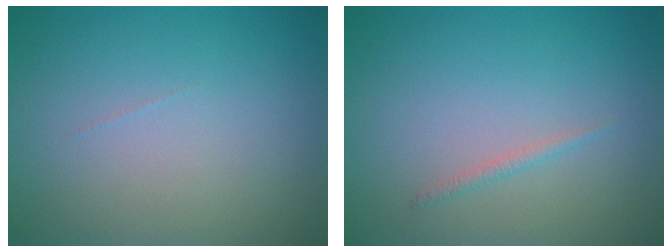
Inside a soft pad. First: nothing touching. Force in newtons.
{"total": 0.7, "press": 0.7, "slide": 0.1}